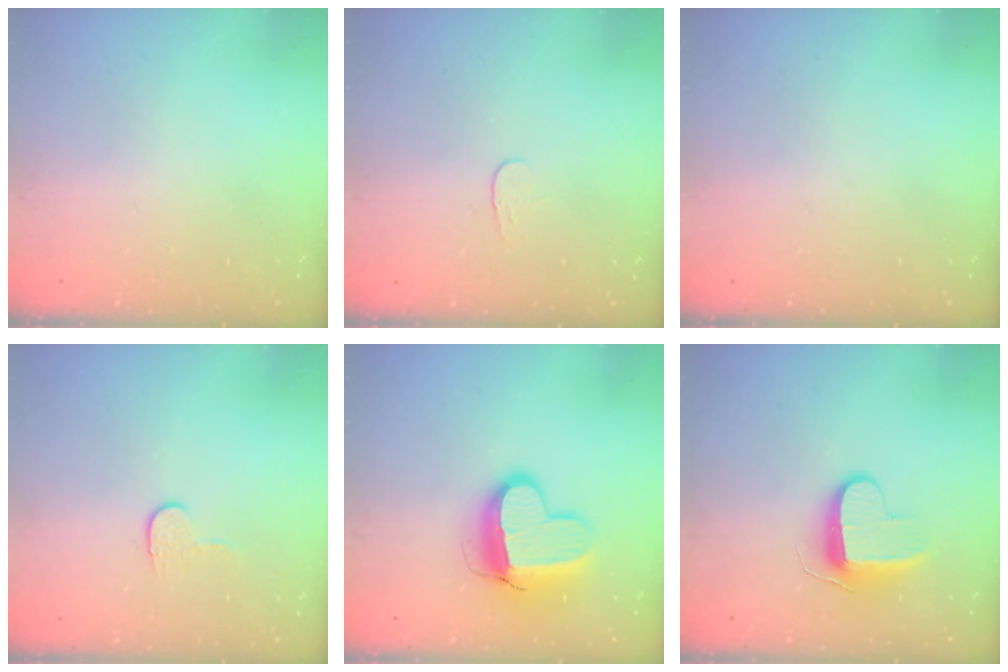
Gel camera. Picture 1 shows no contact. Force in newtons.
{"total": 3.5, "press": 3.4, "slide": 0.4}
{"total": 0.0}
{"total": 3.7, "press": 3.6, "slide": 0.4}
{"total": 13.1, "press": 13.0, "slide": 1.3}
{"total": 9.2, "press": 9.2, "slide": 0.9}